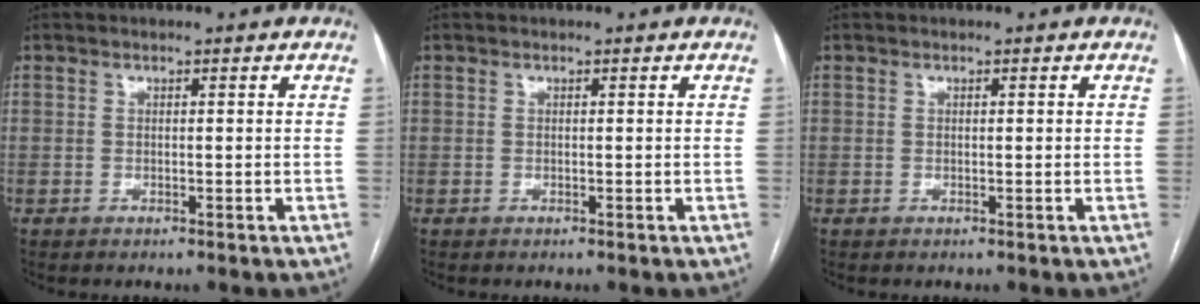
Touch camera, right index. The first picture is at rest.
{"total": 0.0}
{"total": 0.0}